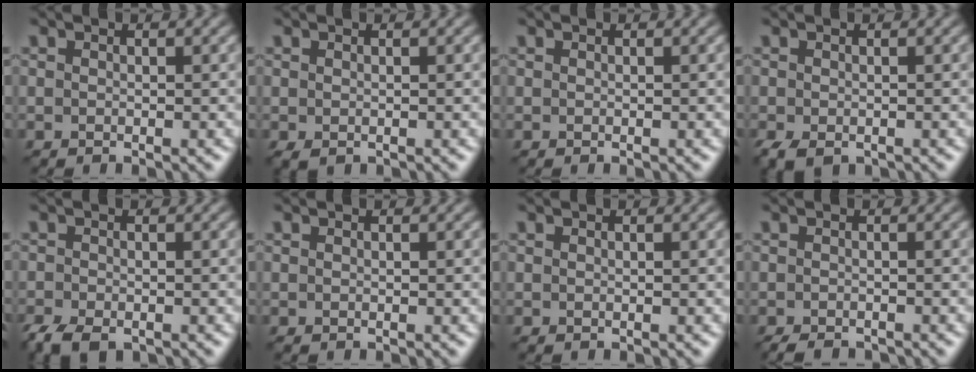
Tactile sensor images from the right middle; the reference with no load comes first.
{"total": 0.8, "force": [-0.4, 0.5, 0.5], "torque": [-0.013, -0.007, -0.005]}
{"total": 0.0}
{"total": 2.4, "force": [-1.5, 1.3, 1.4], "torque": [-0.029, -0.012, -0.024]}
{"total": 3.9, "force": [-2.9, 1.7, 2.0], "torque": [-0.035, -0.012, -0.057]}
{"total": 0.0}
{"total": 0.0}
{"total": 2.2, "force": [-2.0, 0.5, 0.7], "torque": [-0.009, -0.005, -0.033]}